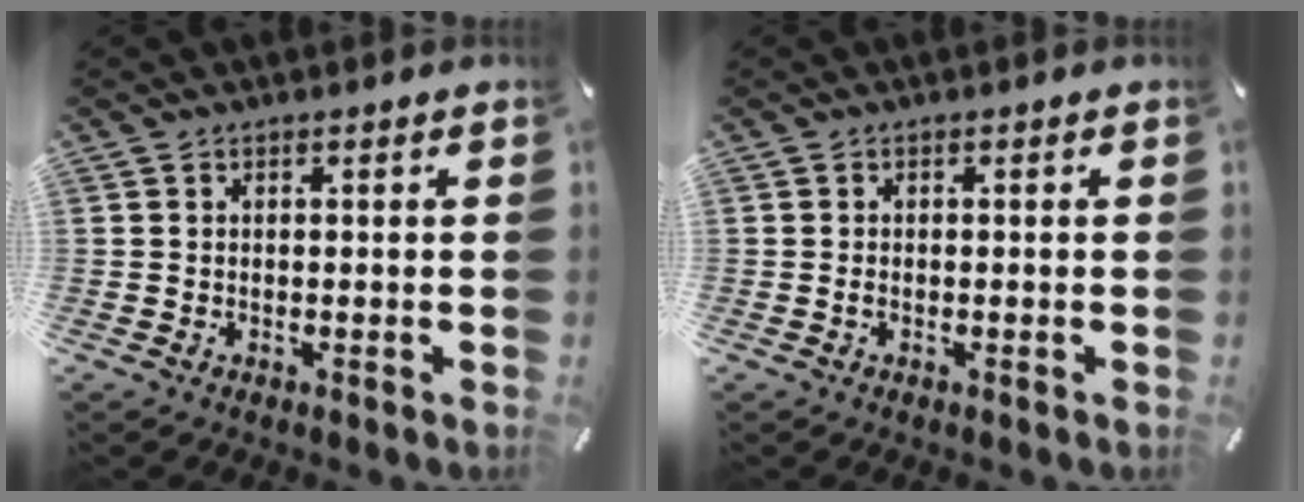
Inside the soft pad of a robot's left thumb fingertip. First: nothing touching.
{"total": 0.6, "force": [-0.3, 0.2, 0.5], "torque": [-0.008, -0.001, -0.005]}